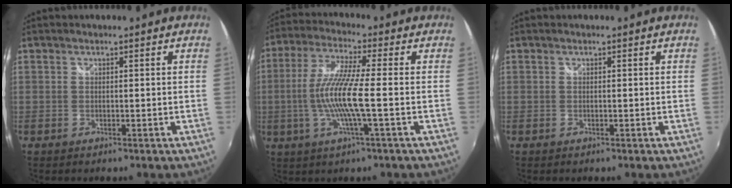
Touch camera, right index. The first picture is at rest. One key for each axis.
{"total": 10.7, "fx": -1.9, "fy": 0.1, "fz": 10.6, "tx": -0.213, "ty": -0.004, "tz": -0.034}
{"total": 0.0}